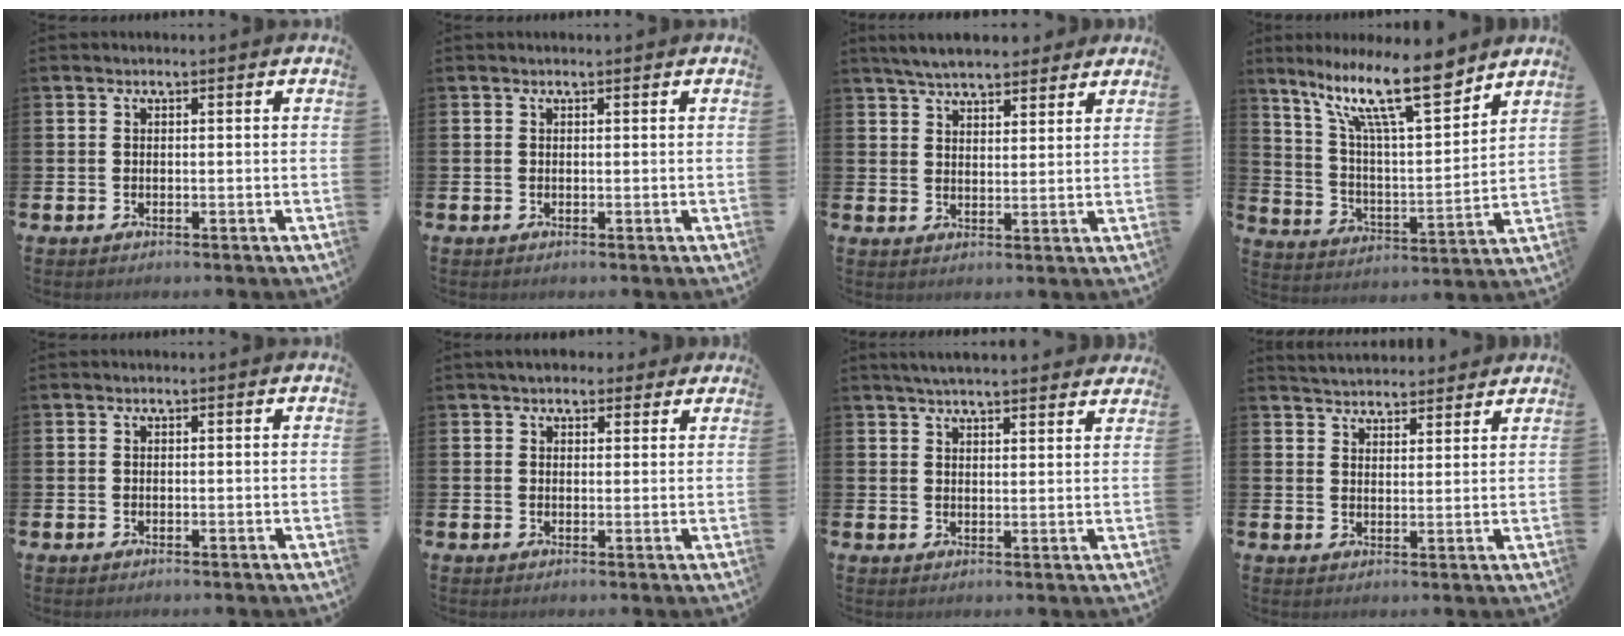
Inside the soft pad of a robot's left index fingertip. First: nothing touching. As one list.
[{"total": 0.0}, {"total": 5.6, "force": [5.3, 1.2, 1.2], "torque": [-0.038, -0.015, 0.098]}, {"total": 14.9, "force": [10.6, 3.4, 9.9], "torque": [-0.194, -0.046, 0.180]}, {"total": 0.0}, {"total": 3.4, "force": [3.0, 1.6, 0.4], "torque": [-0.009, -0.005, 0.054]}, {"total": 4.0, "force": [3.9, 0.4, 0.9], "torque": [-0.026, -0.013, 0.071]}, {"total": 4.1, "force": [4.1, 0.7, -0.2], "torque": [-0.008, -0.022, 0.074]}]